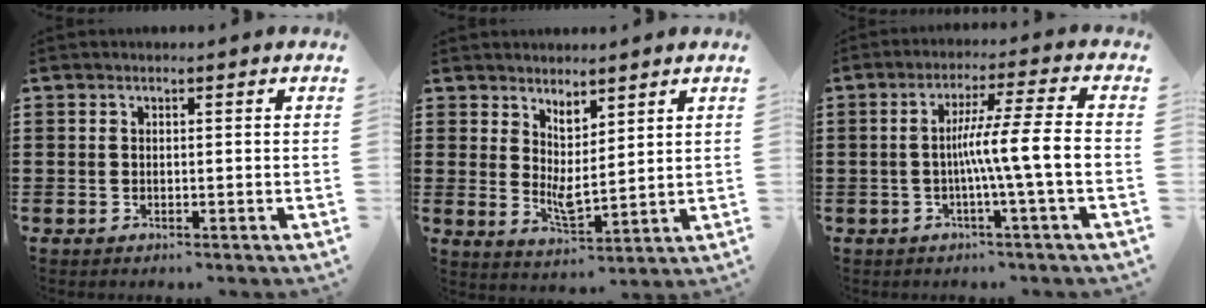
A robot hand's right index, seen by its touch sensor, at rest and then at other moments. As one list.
[{"total": 3.2, "force": [2.2, 1.1, 2.0], "torque": [-0.048, -0.017, 0.039]}, {"total": 7.7, "force": [-1.6, -0.8, 7.5], "torque": [-0.130, -0.007, -0.033]}]